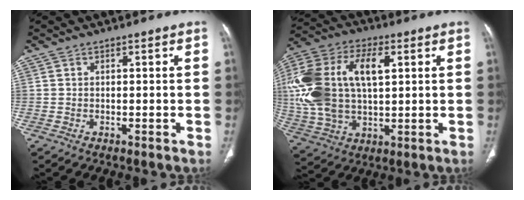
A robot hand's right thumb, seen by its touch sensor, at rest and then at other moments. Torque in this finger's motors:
{"motor_torque": [2.32, 2.69, 2.06, 0.30, 0.27]}